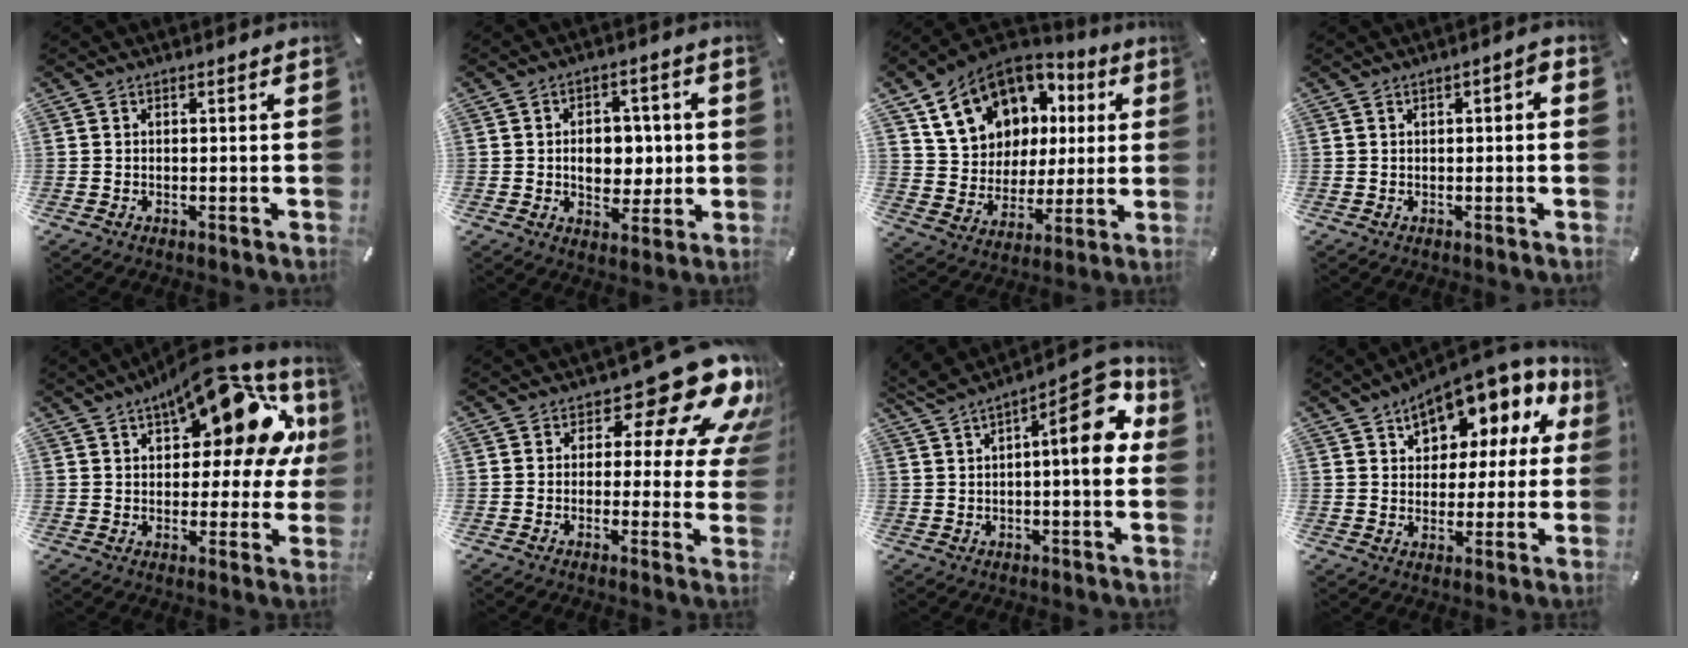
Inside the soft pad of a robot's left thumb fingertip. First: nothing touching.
{"total": 8.8, "force": [0.0, 6.4, 6.0], "torque": [-0.067, 0.001, -0.002]}
{"total": 15.7, "force": [7.2, 12.5, 6.0], "torque": [-0.114, -0.035, 0.143]}
{"total": 2.1, "force": [-0.2, 1.0, 1.9], "torque": [-0.032, 0.007, -0.005]}
{"total": 19.7, "force": [10.3, 9.7, 13.6], "torque": [-0.188, -0.064, 0.172]}
{"total": 18.0, "force": [9.9, 8.1, 12.6], "torque": [-0.161, -0.065, 0.161]}
{"total": 14.6, "force": [4.4, 5.4, 12.9], "torque": [-0.160, -0.020, 0.068]}
{"total": 11.3, "force": [8.0, 6.6, 4.6], "torque": [-0.068, -0.066, 0.141]}